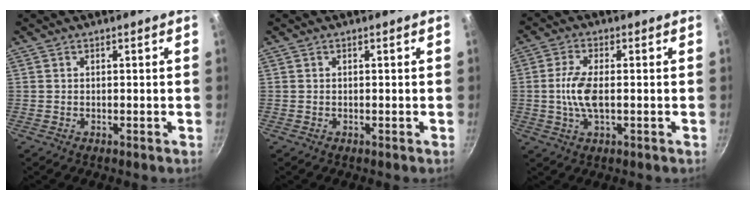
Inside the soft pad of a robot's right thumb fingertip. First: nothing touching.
{"total": 0.0}
{"total": 6.7, "force": [-0.4, 2.8, 6.1], "torque": [-0.131, 0.005, -0.011]}